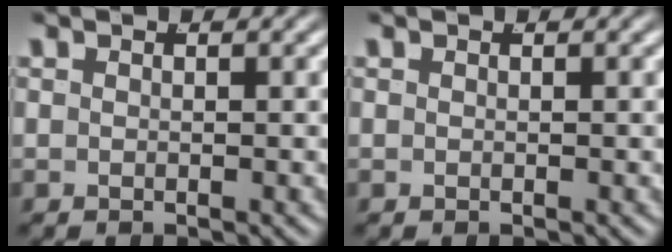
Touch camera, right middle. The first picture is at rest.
{"total": 0.0}